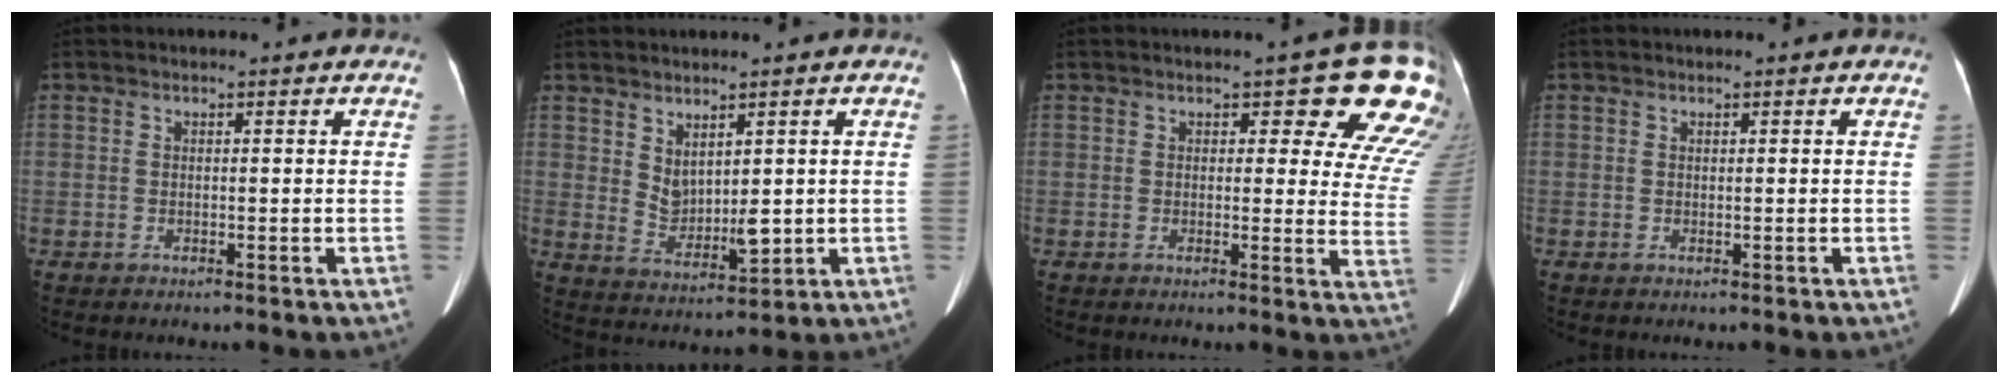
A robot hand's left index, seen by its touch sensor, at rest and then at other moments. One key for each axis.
{"total": 5.0, "fx": 1.4, "fy": 2.7, "fz": 4.0, "tx": -0.081, "ty": -0.004, "tz": 0.044}
{"total": 11.7, "fx": 8.3, "fy": 4.4, "fz": 7.0, "tx": -0.046, "ty": -0.032, "tz": 0.059}
{"total": 0.0}